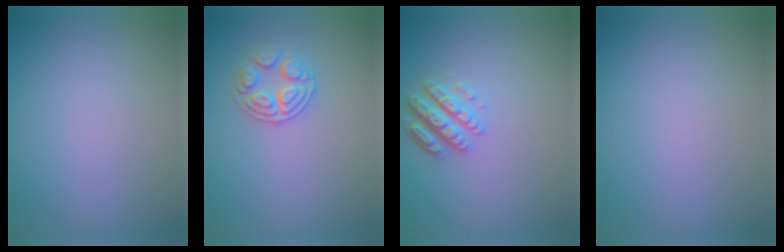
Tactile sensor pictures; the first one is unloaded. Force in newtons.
{"total": 2.6, "press": 2.6, "slide": 0.4}
{"total": 4.0, "press": 3.1, "slide": 2.5}
{"total": 0.0}